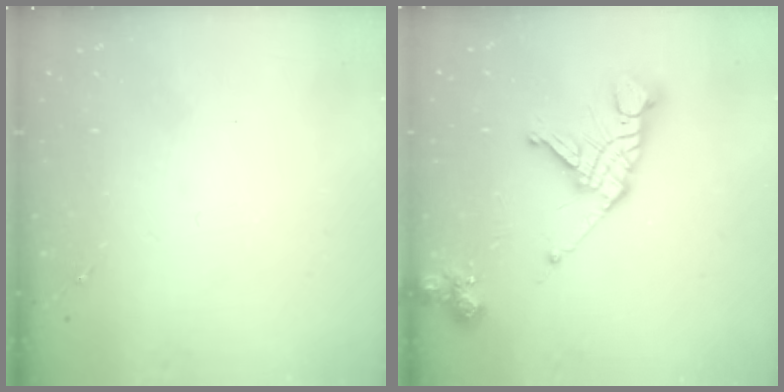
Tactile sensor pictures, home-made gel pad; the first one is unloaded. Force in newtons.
{"total": 16.3, "press": 16.2, "slide": 1.8}